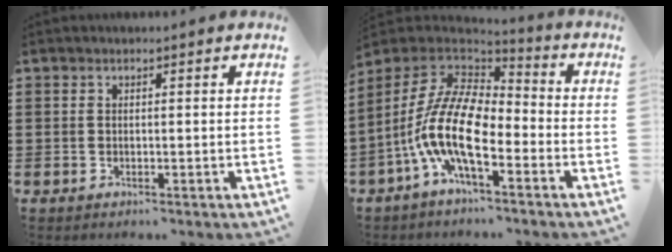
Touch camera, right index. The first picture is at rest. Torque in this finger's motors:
{"motor_torque": [2.14, 0.00, 1.05, 0.21]}